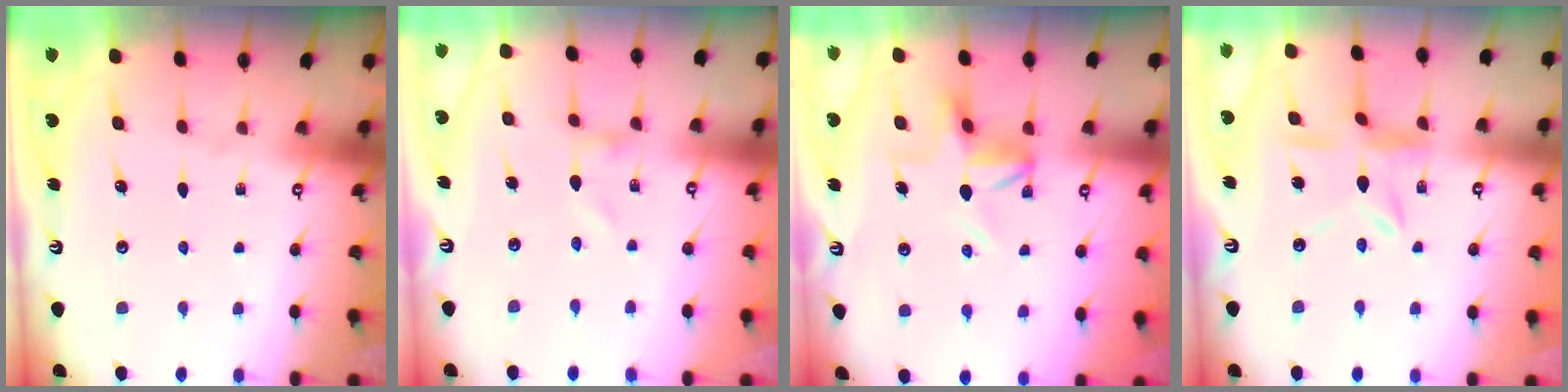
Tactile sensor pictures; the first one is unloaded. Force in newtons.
{"total": 0.0}
{"total": 5.7, "press": 5.7, "slide": 0.6}
{"total": 8.2, "press": 8.2, "slide": 0.7}